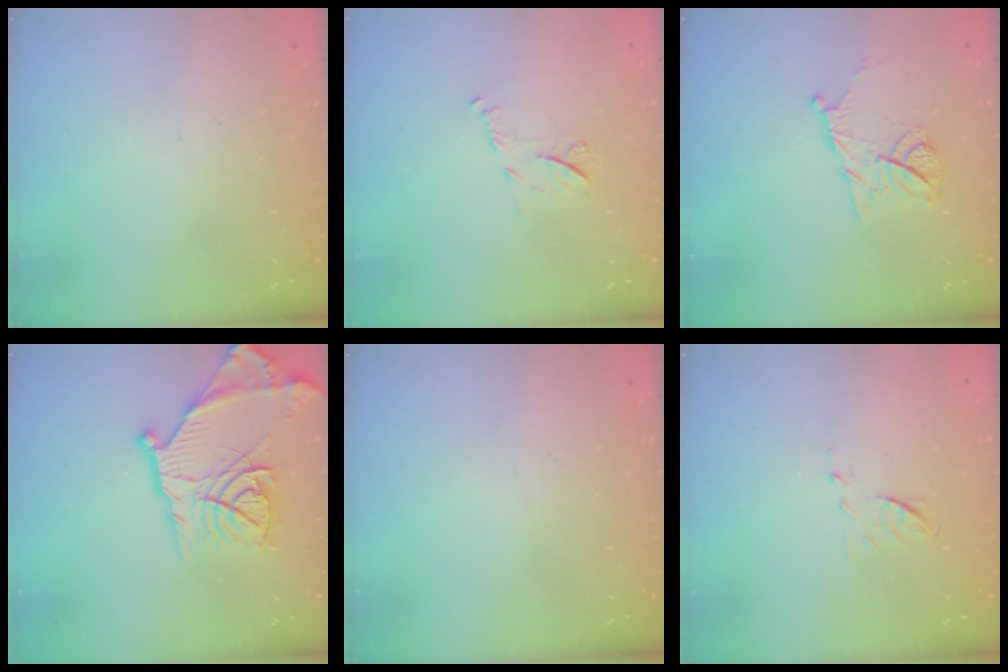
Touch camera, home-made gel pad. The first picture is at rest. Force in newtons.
{"total": 7.5, "press": 7.4, "slide": 0.3}
{"total": 10.0, "press": 10.0, "slide": 1.0}
{"total": 18.7, "press": 18.6, "slide": 1.4}
{"total": 0.0}
{"total": 5.8, "press": 5.8, "slide": 0.8}